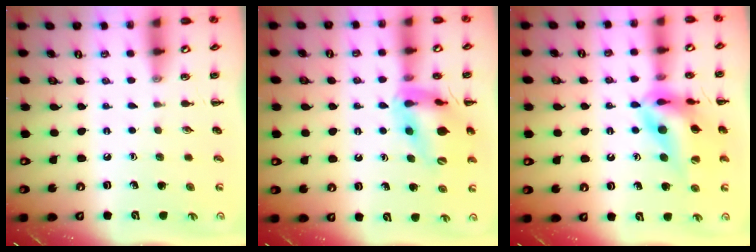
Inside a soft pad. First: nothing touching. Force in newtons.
{"total": 17.8, "press": 17.4, "slide": 3.5}
{"total": 15.7, "press": 15.2, "slide": 4.2}